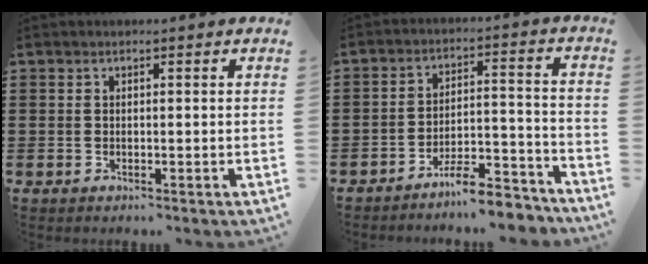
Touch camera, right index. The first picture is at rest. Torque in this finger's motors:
{"motor_torque": [0.85, 1.08, -0.32, -0.21]}